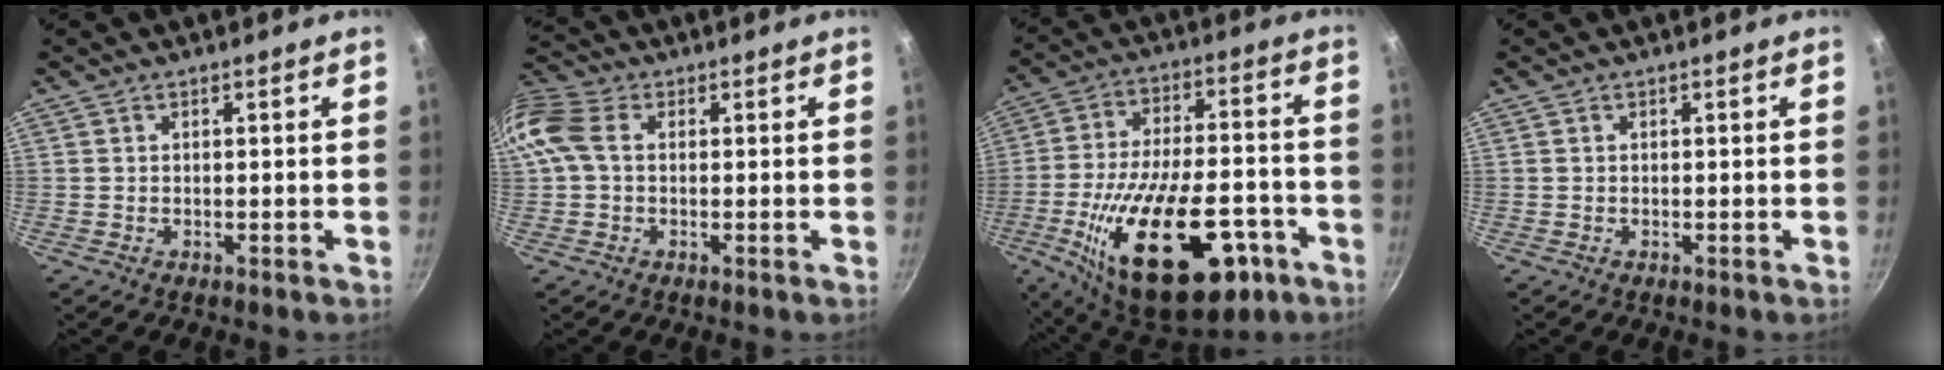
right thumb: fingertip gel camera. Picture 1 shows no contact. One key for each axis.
{"total": 8.6, "fx": 1.1, "fy": 6.1, "fz": 6.0, "tx": -0.131, "ty": 0.024, "tz": 0.009}
{"total": 28.6, "fx": -10.9, "fy": 13.9, "fz": 22.5, "tx": -0.359, "ty": 0.033, "tz": -0.156}
{"total": 0.0}